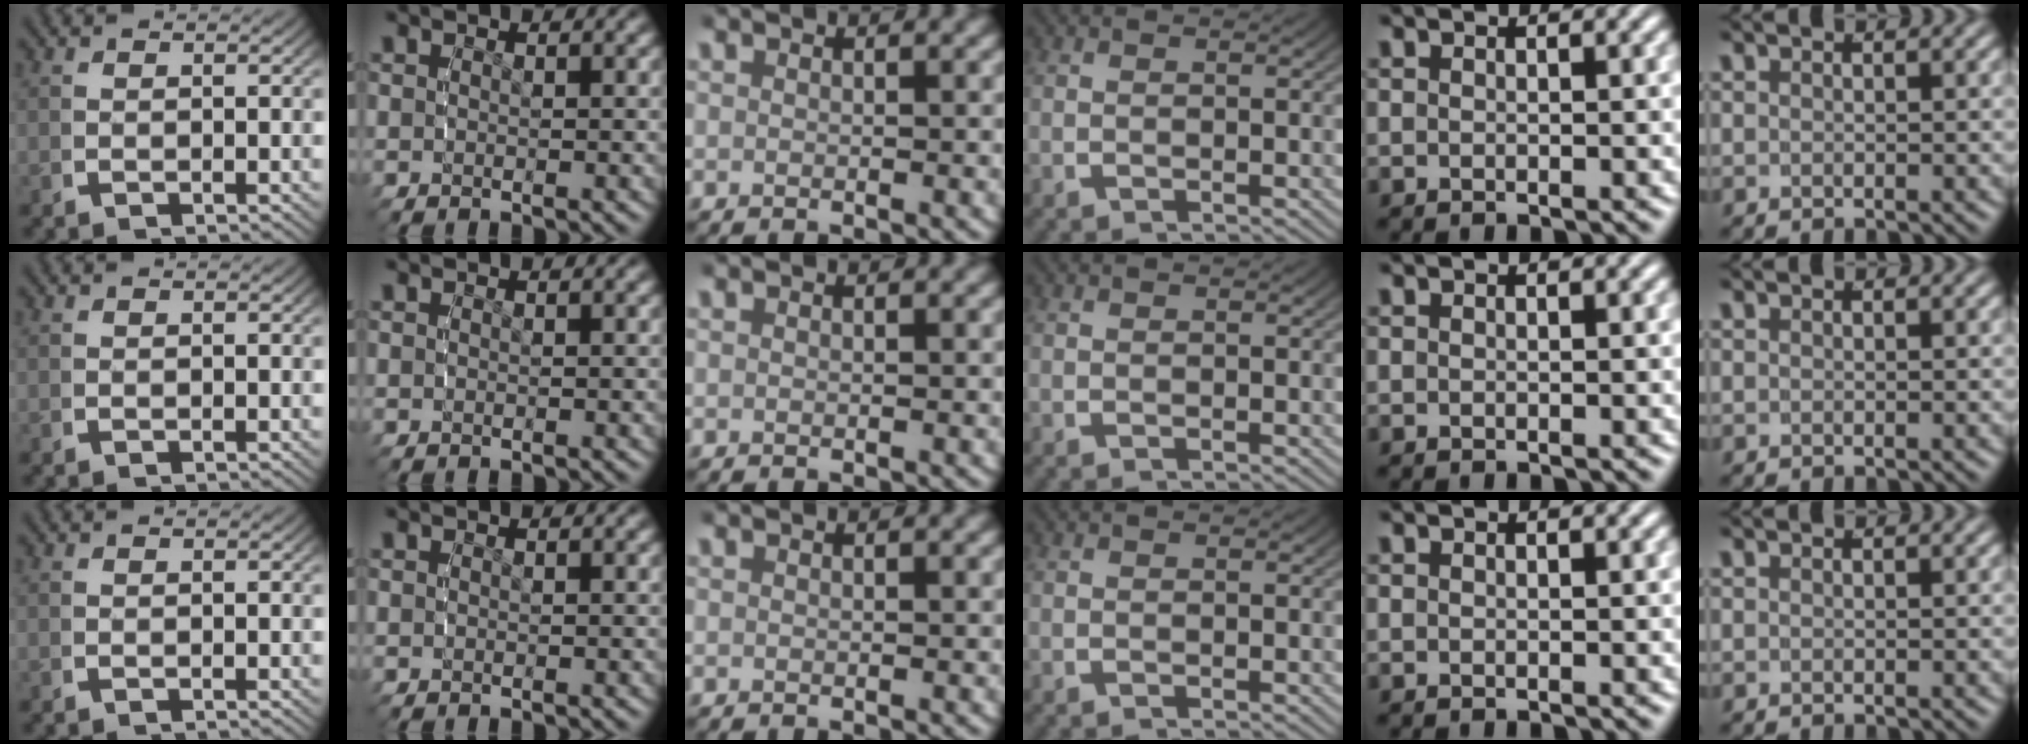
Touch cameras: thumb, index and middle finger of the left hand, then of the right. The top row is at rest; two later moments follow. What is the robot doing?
{"motion": "reach", "object": "plastic wrap"}